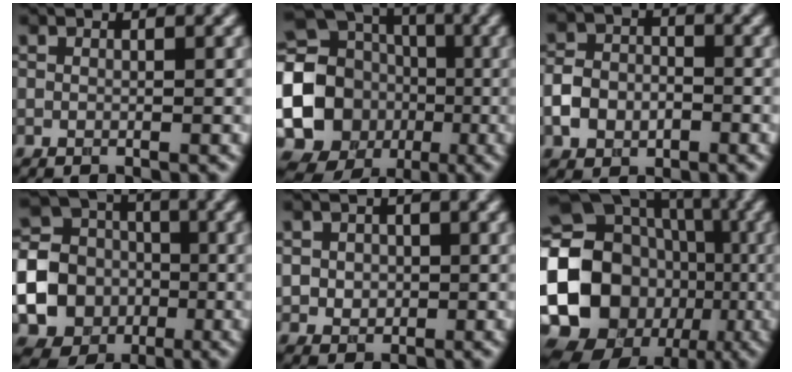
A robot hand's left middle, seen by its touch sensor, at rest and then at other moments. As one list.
[{"total": 15.2, "force": [-2.2, 13.7, 6.4], "torque": [-0.127, -0.023, -0.060]}, {"total": 3.7, "force": [-1.5, 2.8, 1.8], "torque": [-0.036, 0.001, -0.033]}, {"total": 22.2, "force": [-5.6, 20.7, 5.9], "torque": [-0.185, -0.034, -0.136]}, {"total": 2.3, "force": [0.2, 2.1, 0.9], "torque": [-0.016, 0.001, 0.003]}, {"total": 21.2, "force": [-3.6, 18.6, 9.6], "torque": [-0.185, -0.001, -0.102]}]